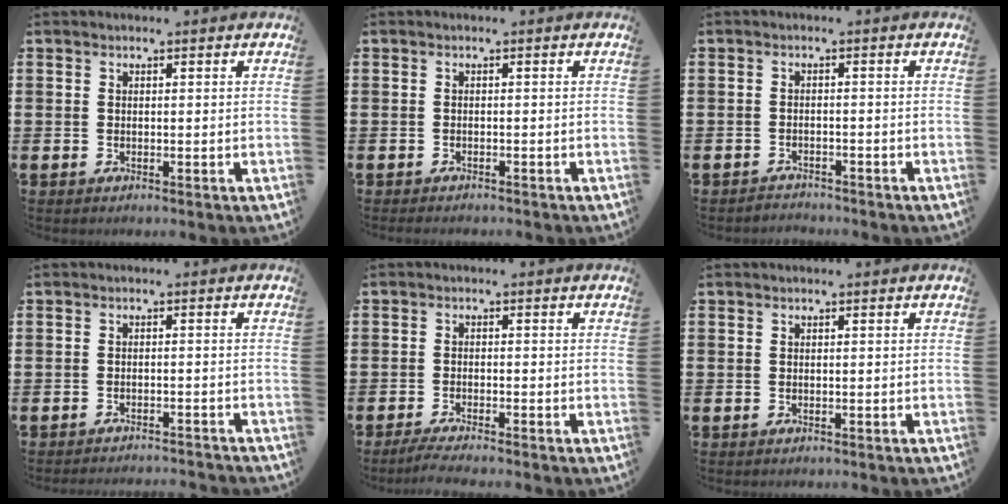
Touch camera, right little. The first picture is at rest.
{"total": 0.6, "force": [-0.6, 0.0, 0.0], "torque": [-0.002, -0.003, -0.012]}
{"total": 1.5, "force": [-1.5, 0.1, -0.2], "torque": [-0.001, 0.004, -0.033]}
{"total": 1.6, "force": [-1.6, -0.2, 0.0], "torque": [-0.002, 0.003, -0.033]}
{"total": 1.9, "force": [-1.7, -0.1, 1.0], "torque": [-0.016, 0.003, -0.031]}
{"total": 0.0}